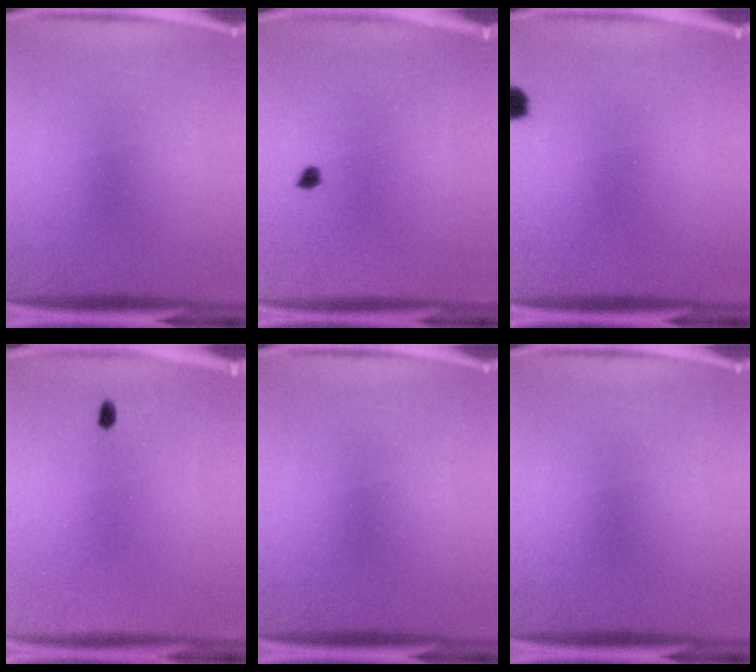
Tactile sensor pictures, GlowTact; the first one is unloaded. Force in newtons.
{"total": 1.1}
{"total": 2.2}
{"total": 1.1}
{"total": 0.0}
{"total": 0.0}